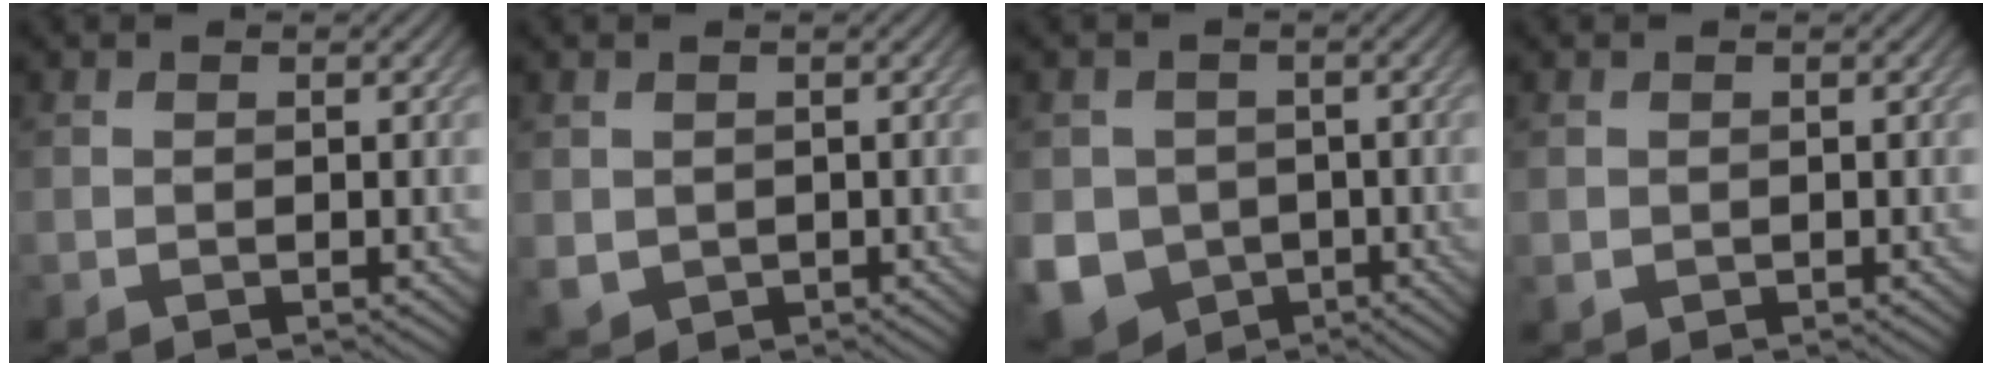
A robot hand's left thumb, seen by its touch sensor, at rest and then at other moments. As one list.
[{"total": 2.3, "force": [0.3, 2.2, 0.8], "torque": [-0.032, -0.012, 0.010]}, {"total": 9.7, "force": [-2.7, 8.4, 3.9], "torque": [-0.113, -0.041, -0.062]}, {"total": 0.9, "force": [0.1, 0.9, 0.2], "torque": [-0.008, -0.007, 0.004]}]